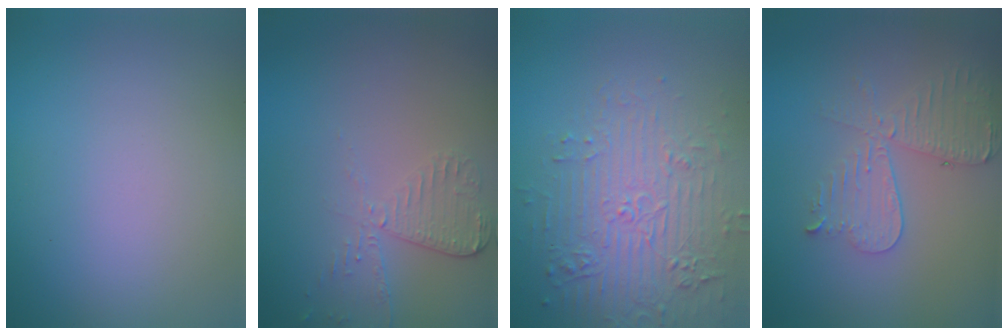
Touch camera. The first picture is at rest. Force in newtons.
{"total": 2.7, "press": 2.4, "slide": 1.2}
{"total": 4.8, "press": 4.2, "slide": 2.4}
{"total": 4.4, "press": 3.9, "slide": 2.0}